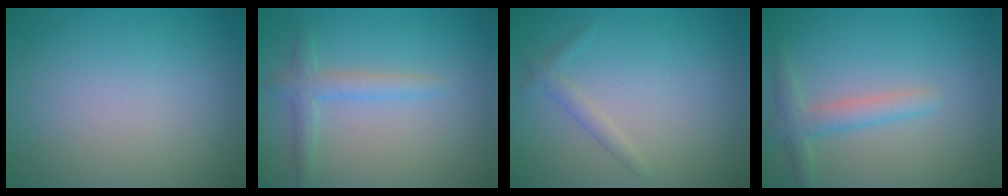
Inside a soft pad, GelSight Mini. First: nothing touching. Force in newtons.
{"total": 2.1, "press": 2.1, "slide": 0.2}
{"total": 1.2, "press": 1.2, "slide": 0.1}
{"total": 2.4, "press": 2.4, "slide": 0.1}